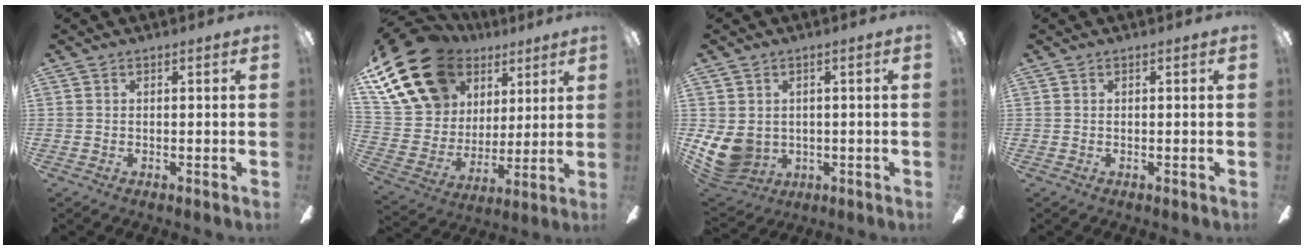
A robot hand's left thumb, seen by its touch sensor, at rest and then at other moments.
{"total": 23.3, "force": [12.9, 15.9, 11.2], "torque": [-0.225, -0.059, 0.254]}
{"total": 8.8, "force": [-0.2, 7.8, 4.2], "torque": [-0.113, -0.011, -0.001]}
{"total": 0.0}